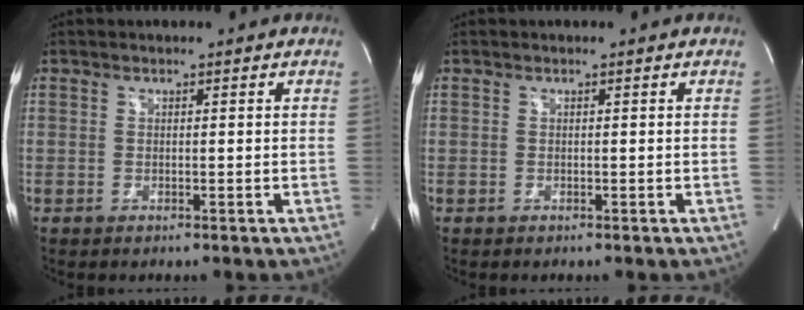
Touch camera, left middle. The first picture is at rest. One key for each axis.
{"total": 0.0}